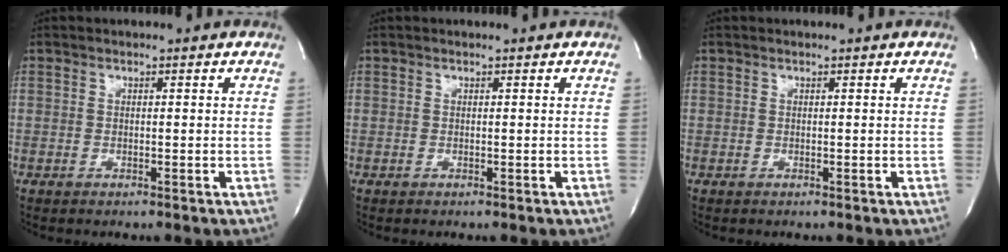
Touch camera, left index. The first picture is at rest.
{"total": 0.0}
{"total": 0.0}